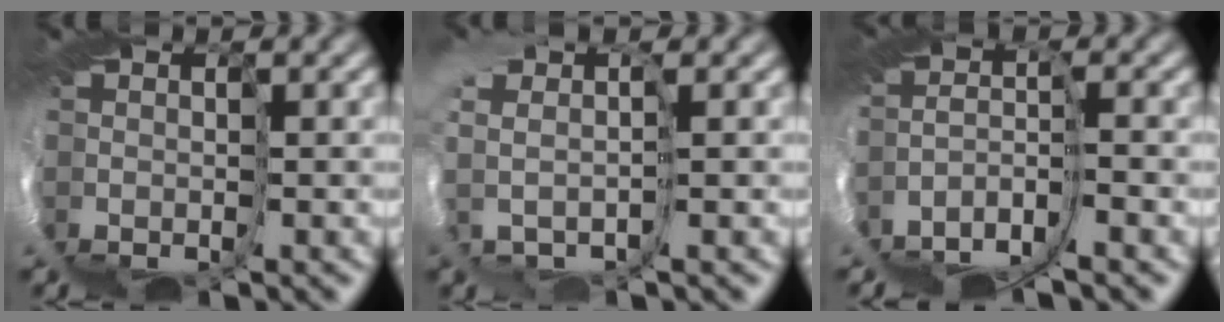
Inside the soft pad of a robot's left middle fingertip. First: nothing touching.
{"total": 4.0, "force": [2.2, -3.2, 1.0], "torque": [-0.028, -0.004, 0.069]}
{"total": 3.7, "force": [-1.9, -2.9, 1.2], "torque": [-0.041, -0.003, -0.011]}